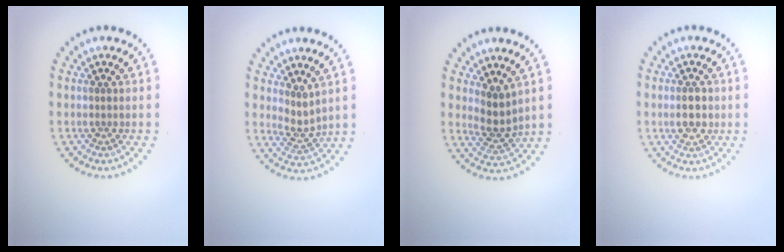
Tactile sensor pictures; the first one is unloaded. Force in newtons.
{"total": 2.1, "press": 1.5, "slide": 1.4}
{"total": 2.5, "press": 2.0, "slide": 1.6}
{"total": 2.7, "press": 2.7, "slide": 0.0}